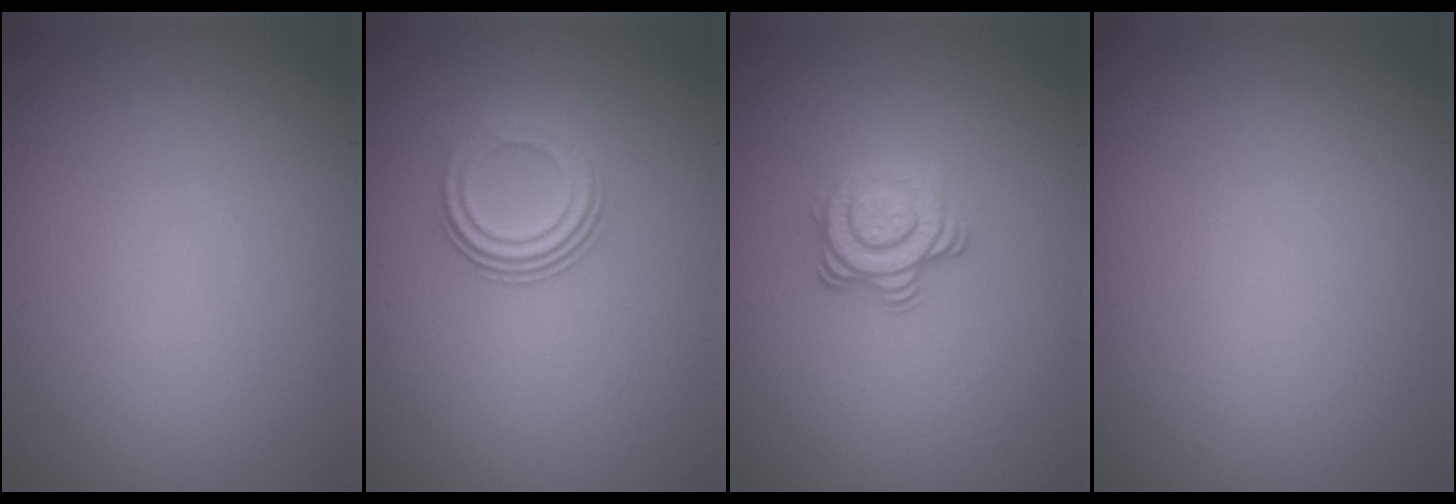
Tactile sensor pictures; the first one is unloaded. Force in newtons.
{"total": 2.8, "press": 2.1, "slide": 1.9}
{"total": 3.5, "press": 2.5, "slide": 2.4}
{"total": 0.0}